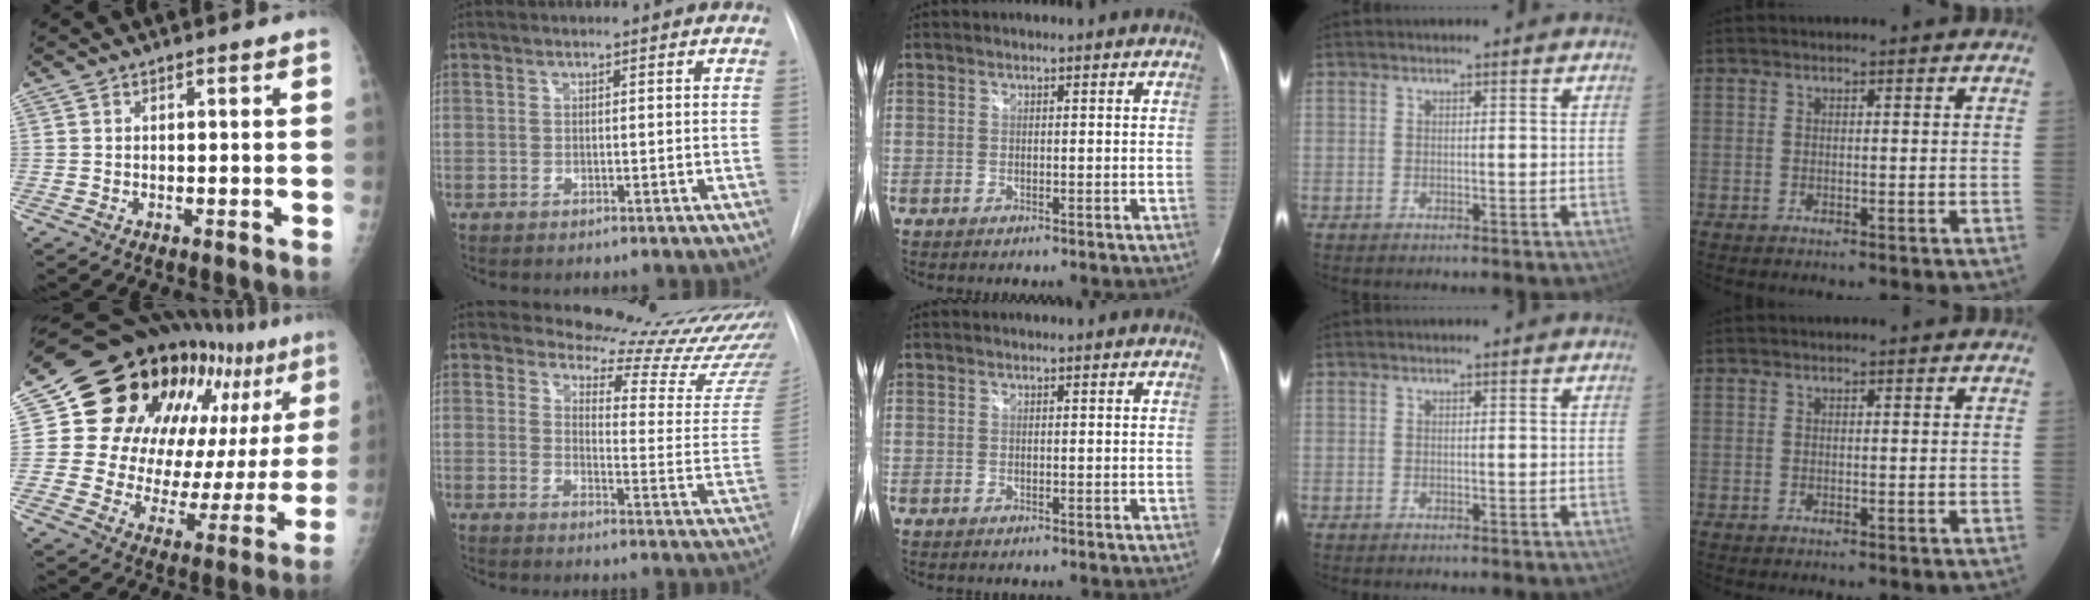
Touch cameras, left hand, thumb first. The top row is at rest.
{"thumb": {"total": 24.6, "force": [15.6, 11.9, 14.9], "torque": [-0.175, -0.055, 0.226]}, "index": {"total": 19.0, "force": [18.2, 2.2, 4.7], "torque": [-0.052, -0.146, 0.195]}}